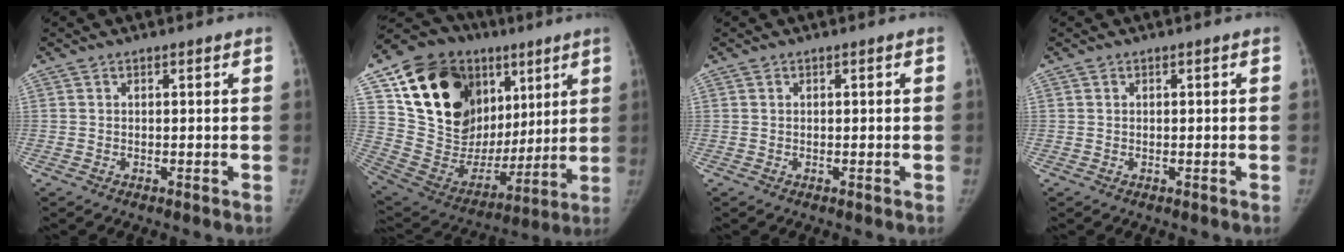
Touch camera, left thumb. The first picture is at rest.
{"total": 29.7, "force": [11.6, 20.5, 18.1], "torque": [-0.275, 0.017, 0.216]}
{"total": 0.0}
{"total": 0.0}